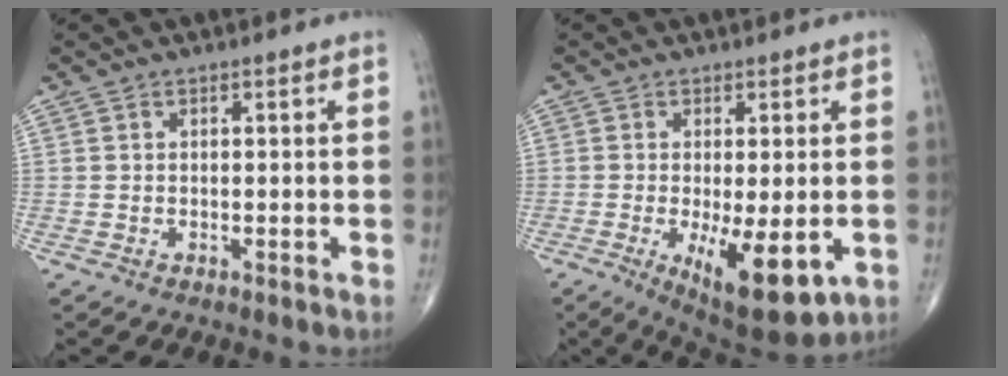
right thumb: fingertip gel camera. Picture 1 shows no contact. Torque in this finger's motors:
{"motor_torque": [-0.20, 0.51, 0.37, 0.07, 0.25]}